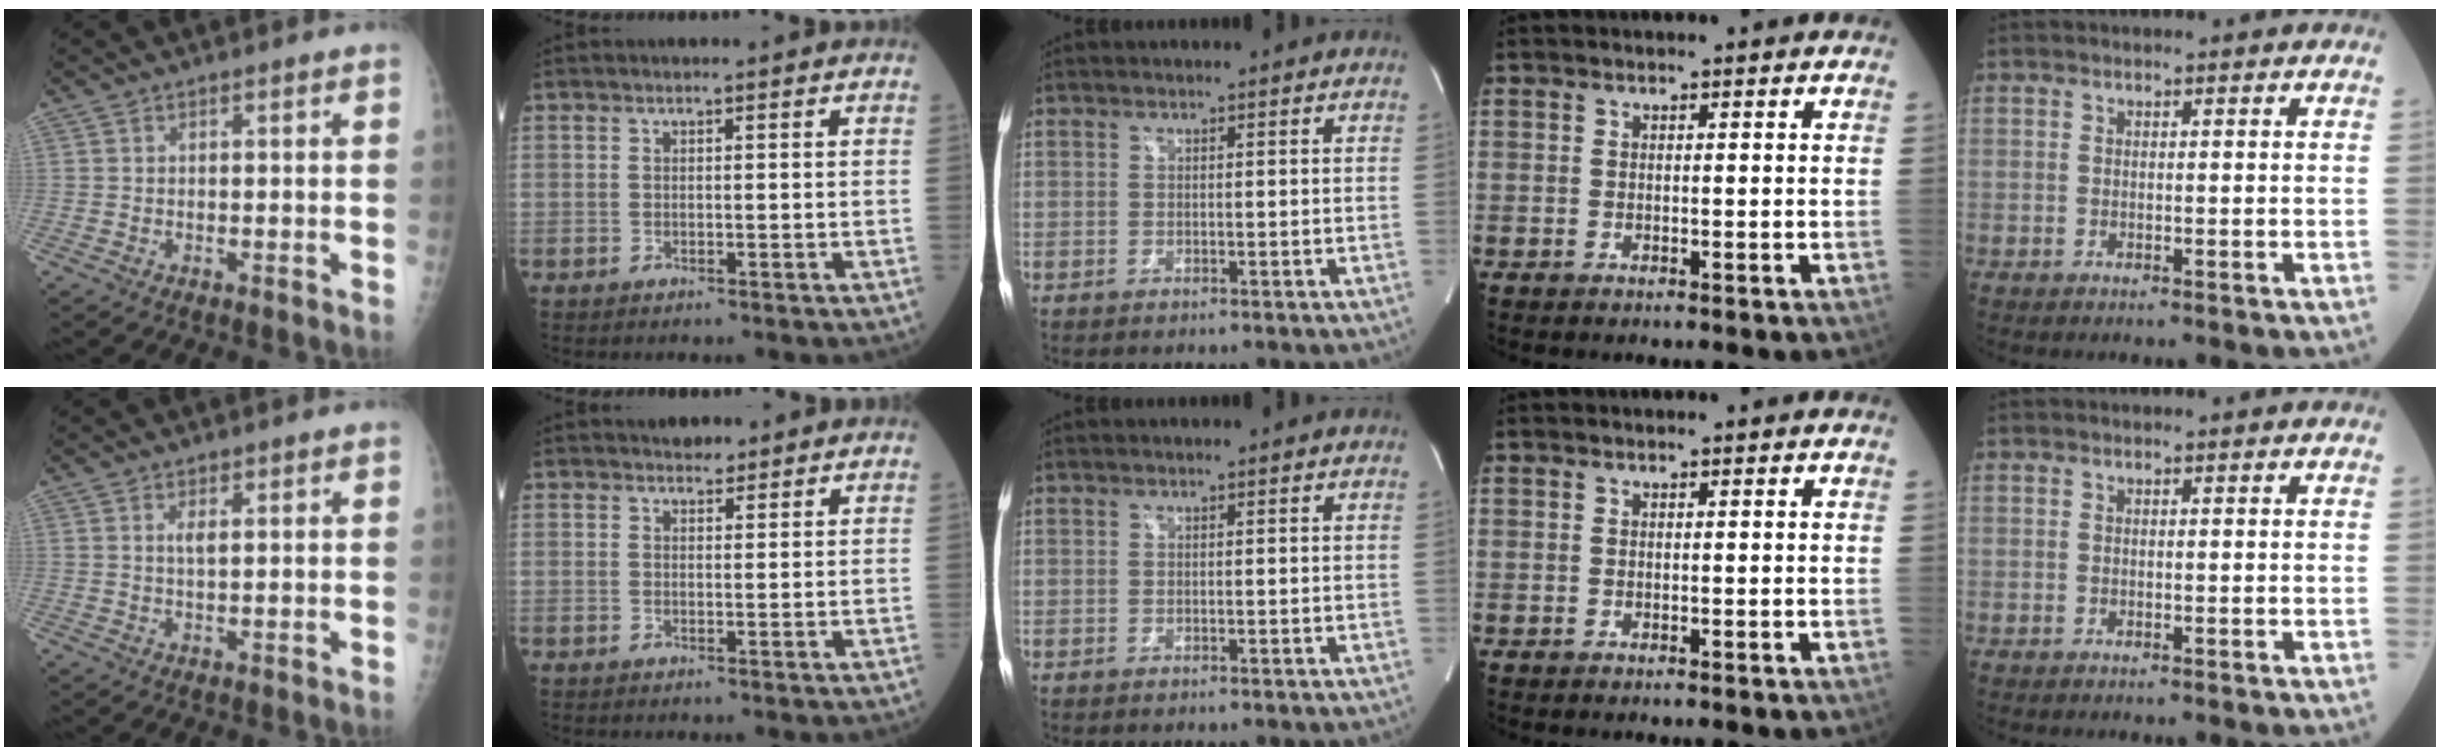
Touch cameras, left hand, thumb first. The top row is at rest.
{"thumb": {"total": 1.9, "force": [0.9, 0.8, 1.5], "torque": [-0.025, -0.003, 0.015]}, "index": {"total": 2.1, "force": [1.8, 0.9, 0.4], "torque": [-0.009, 0.004, 0.026]}}